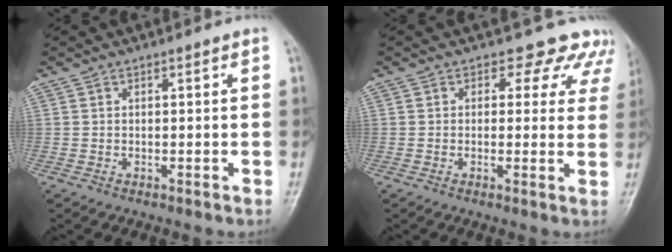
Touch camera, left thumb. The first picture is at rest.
{"total": 8.3, "force": [6.5, 5.0, 1.4], "torque": [0.040, -0.022, 0.046]}